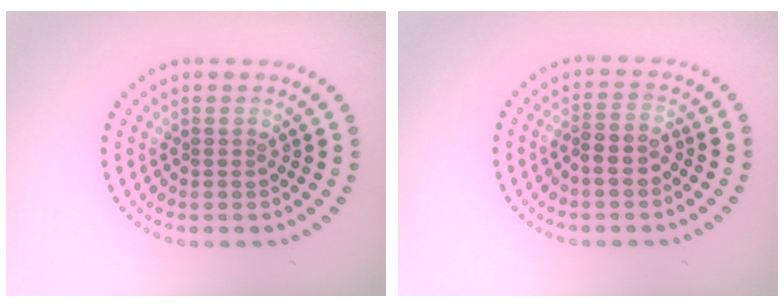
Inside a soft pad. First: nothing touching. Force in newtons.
{"total": 2.3, "press": 2.1, "slide": 0.9}